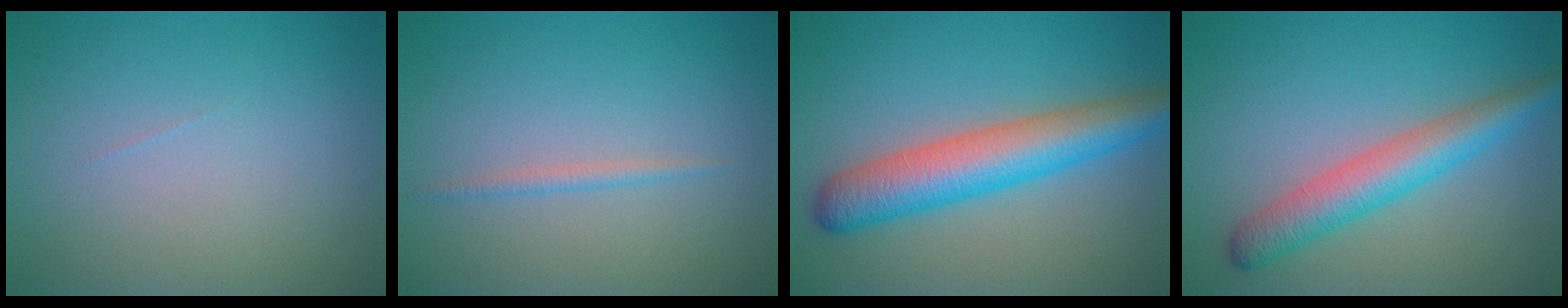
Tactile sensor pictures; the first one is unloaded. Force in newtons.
{"total": 0.7, "press": 0.7, "slide": 0.1}
{"total": 7.1, "press": 7.1, "slide": 0.2}
{"total": 4.9, "press": 4.9, "slide": 0.1}